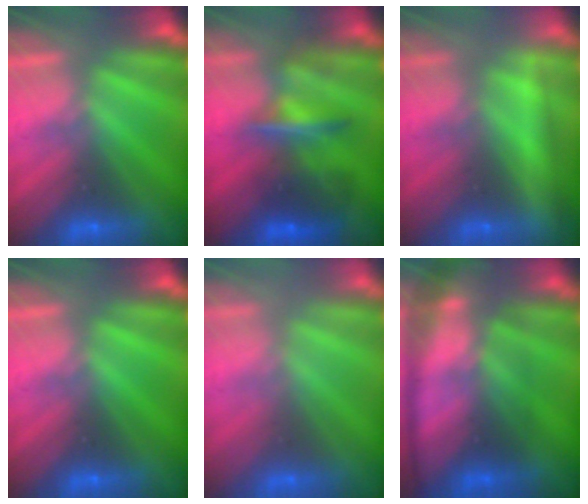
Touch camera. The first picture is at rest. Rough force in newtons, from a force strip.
{"total": 10.5}
{"total": 2.3}
{"total": 0.0}
{"total": 2.8}
{"total": 7.5}